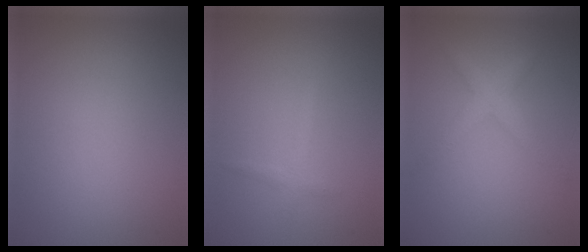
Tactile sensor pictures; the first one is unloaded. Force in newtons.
{"total": 1.0, "press": 1.0, "slide": 0.1}
{"total": 2.3, "press": 2.3, "slide": 0.1}